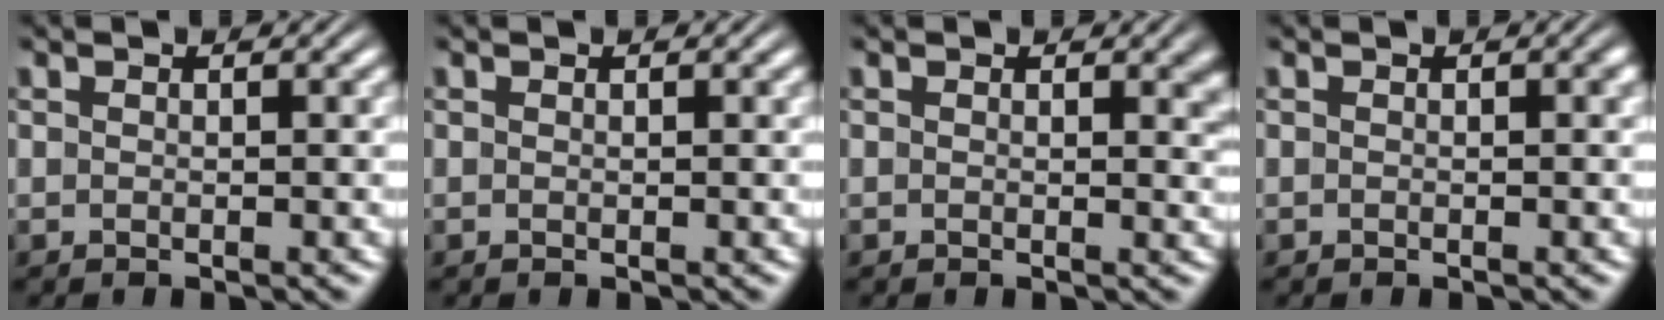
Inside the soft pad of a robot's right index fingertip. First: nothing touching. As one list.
[{"total": 0.0}, {"total": 1.0, "force": [0.6, 0.3, 0.8], "torque": [-0.001, -0.002, 0.008]}, {"total": 0.0}]